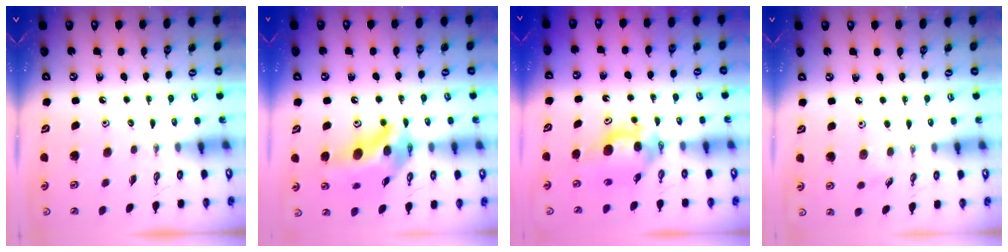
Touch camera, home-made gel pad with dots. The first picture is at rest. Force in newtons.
{"total": 12.8, "press": 12.4, "slide": 3.0}
{"total": 5.5, "press": 5.5, "slide": 0.7}
{"total": 5.2, "press": 5.0, "slide": 1.5}